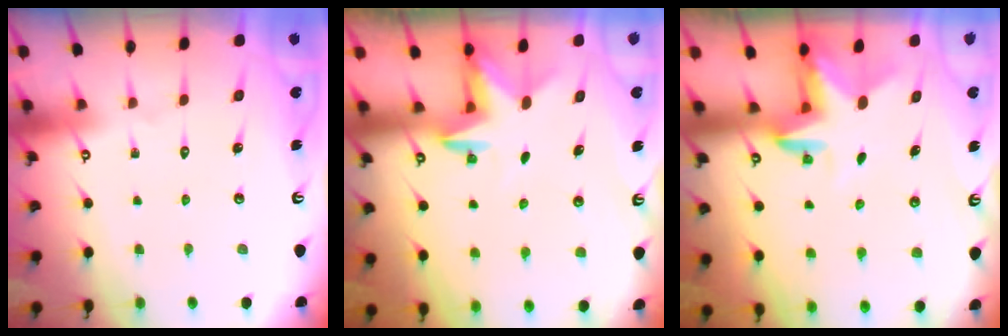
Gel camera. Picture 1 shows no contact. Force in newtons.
{"total": 3.0, "press": 2.9, "slide": 0.7}
{"total": 3.0, "press": 3.0, "slide": 0.4}